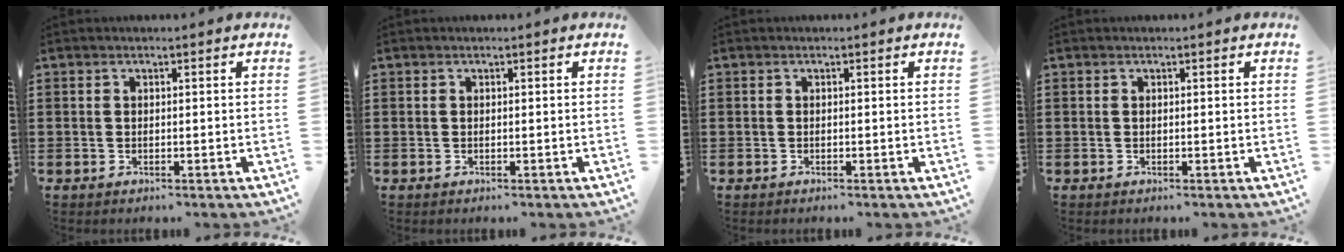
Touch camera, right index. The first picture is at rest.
{"total": 0.0}
{"total": 0.0}
{"total": 0.0}